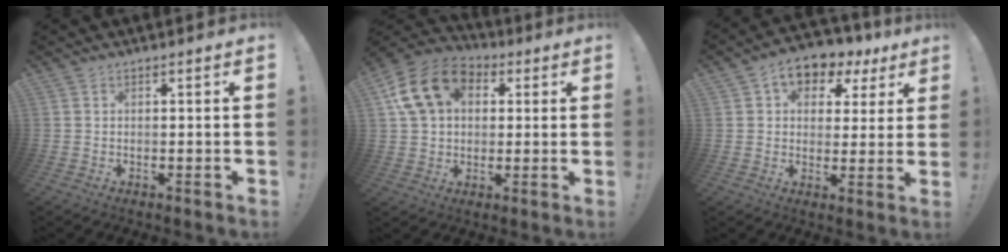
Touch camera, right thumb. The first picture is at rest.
{"total": 16.0, "force": [5.6, 11.9, 9.1], "torque": [-0.146, -0.006, 0.111]}
{"total": 8.4, "force": [3.8, 6.1, 4.3], "torque": [-0.055, -0.022, 0.073]}